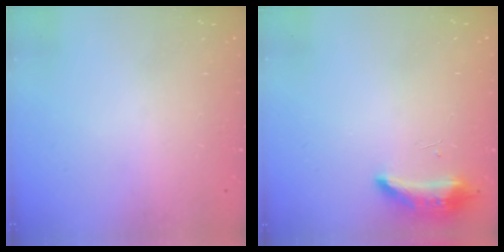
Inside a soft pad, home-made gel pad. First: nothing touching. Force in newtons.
{"total": 8.6, "press": 8.4, "slide": 2.2}